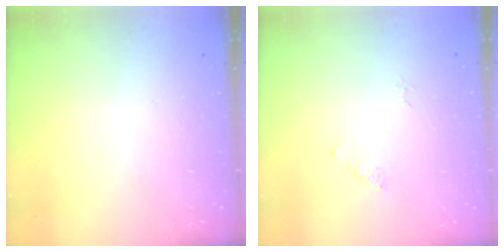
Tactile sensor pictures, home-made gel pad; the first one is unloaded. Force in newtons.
{"total": 1.4, "press": 1.3, "slide": 0.3}